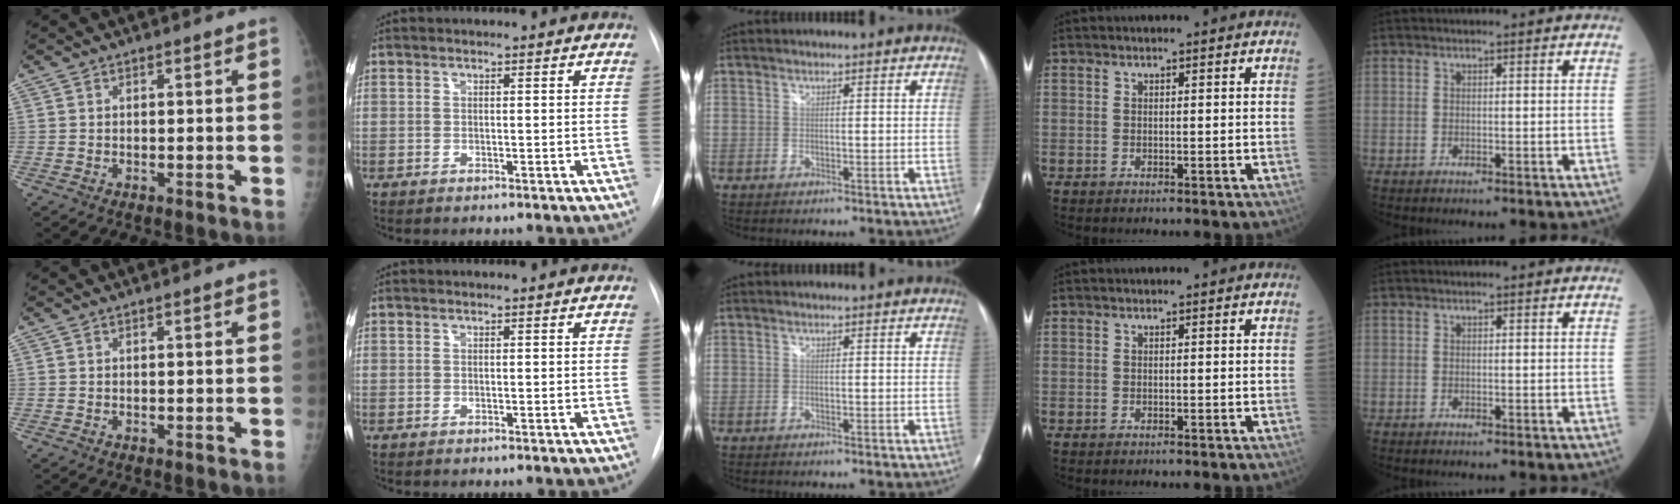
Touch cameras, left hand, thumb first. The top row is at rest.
{}